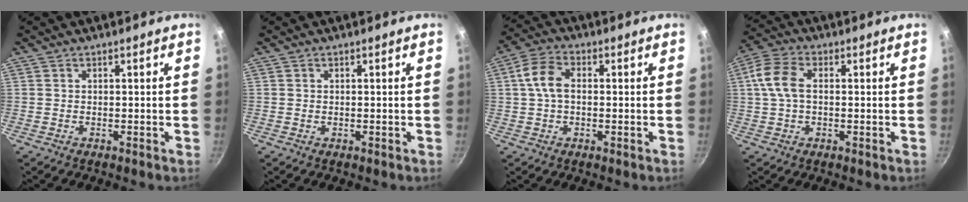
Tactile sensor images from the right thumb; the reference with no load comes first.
{"total": 0.0}
{"total": 6.8, "force": [0.5, 4.4, 5.2], "torque": [-0.104, 0.021, 0.003]}
{"total": 7.8, "force": [0.8, 4.7, 6.1], "torque": [-0.132, 0.019, 0.007]}